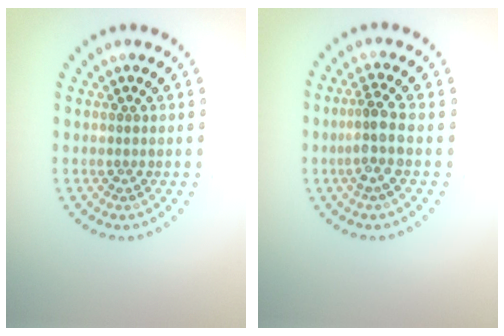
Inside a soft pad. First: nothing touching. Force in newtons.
{"total": 2.5, "press": 2.0, "slide": 1.5}